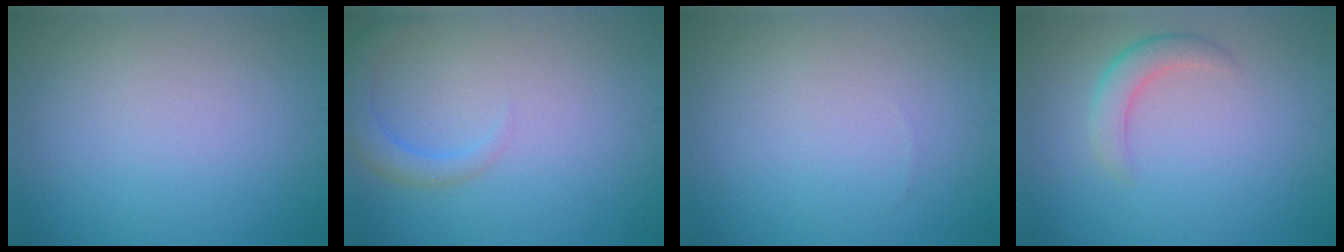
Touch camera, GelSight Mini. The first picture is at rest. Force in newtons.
{"total": 2.4, "press": 2.4, "slide": 0.2}
{"total": 0.0}
{"total": 2.5, "press": 2.5, "slide": 0.0}